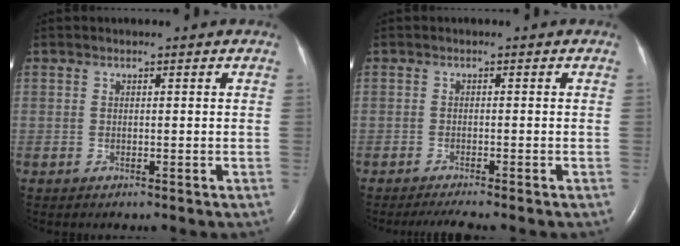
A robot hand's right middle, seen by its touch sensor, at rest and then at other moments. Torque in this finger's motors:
{"motor_torque": [0.81, -0.82, 0.07, 0.07]}